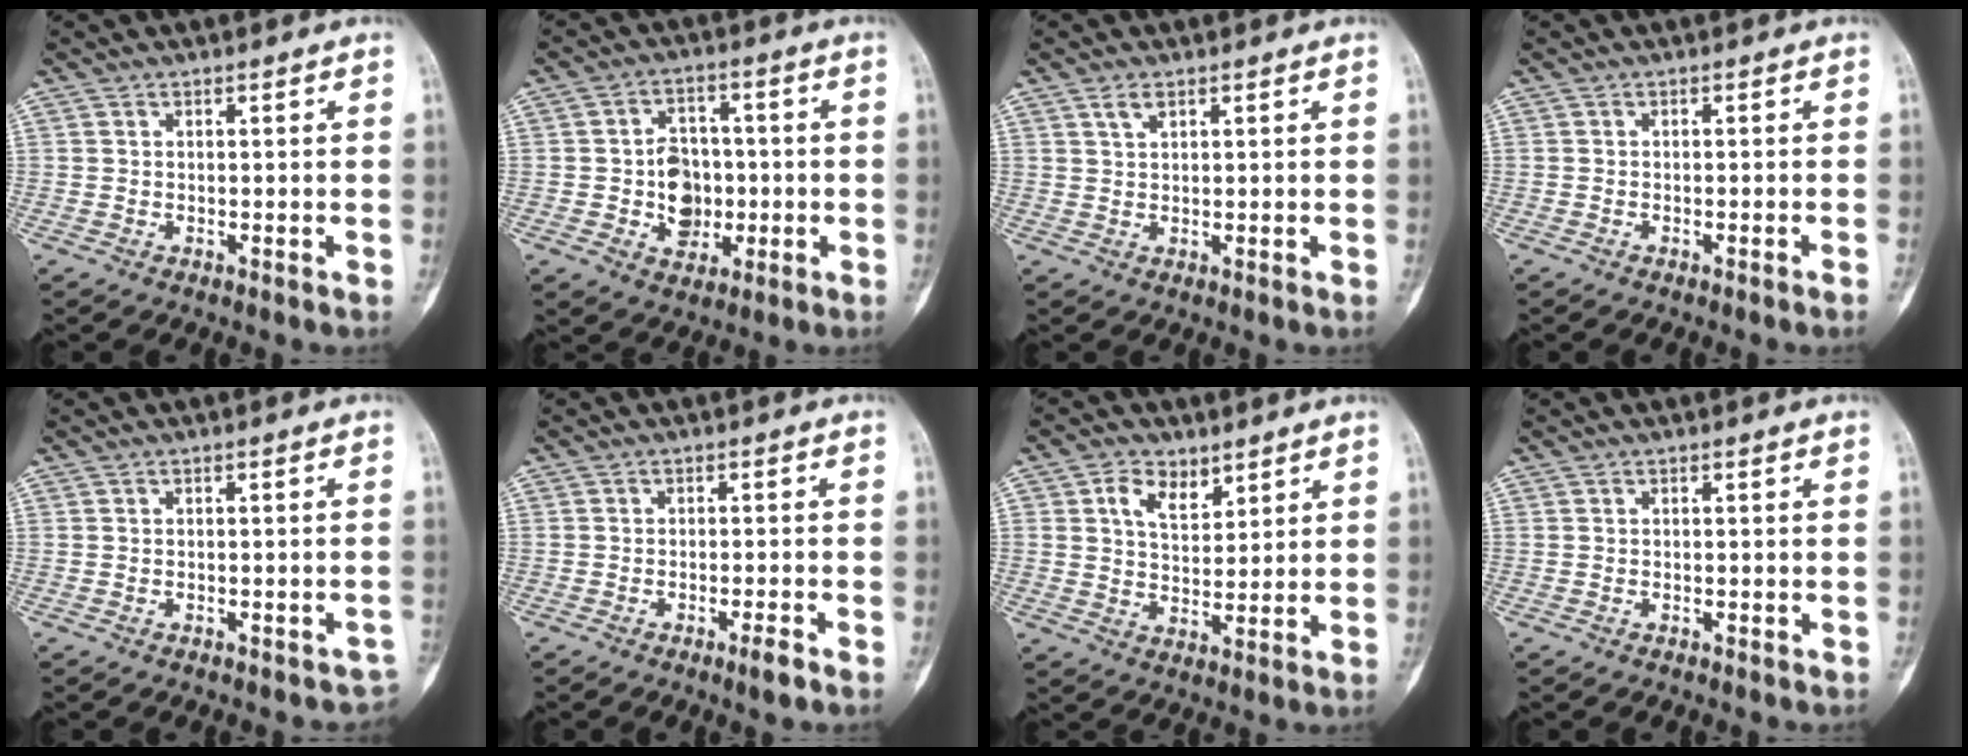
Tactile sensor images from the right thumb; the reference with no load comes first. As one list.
[{"total": 8.8, "force": [-1.1, 6.9, 5.2], "torque": [-0.045, 0.014, -0.016]}, {"total": 2.1, "force": [1.3, 1.0, 1.3], "torque": [-0.025, -0.002, 0.028]}, {"total": 1.1, "force": [-0.8, -0.3, 0.7], "torque": [-0.017, 0.006, -0.010]}, {"total": 4.2, "force": [-3.6, 1.7, 1.2], "torque": [-0.015, 0.029, -0.031]}, {"total": 3.0, "force": [-1.9, 0.1, 2.2], "torque": [-0.044, 0.007, -0.034]}, {"total": 6.5, "force": [3.4, 4.2, 3.6], "torque": [-0.041, -0.020, 0.060]}, {"total": 1.2, "force": [-1.0, 0.3, 0.6], "torque": [-0.015, 0.004, -0.008]}]